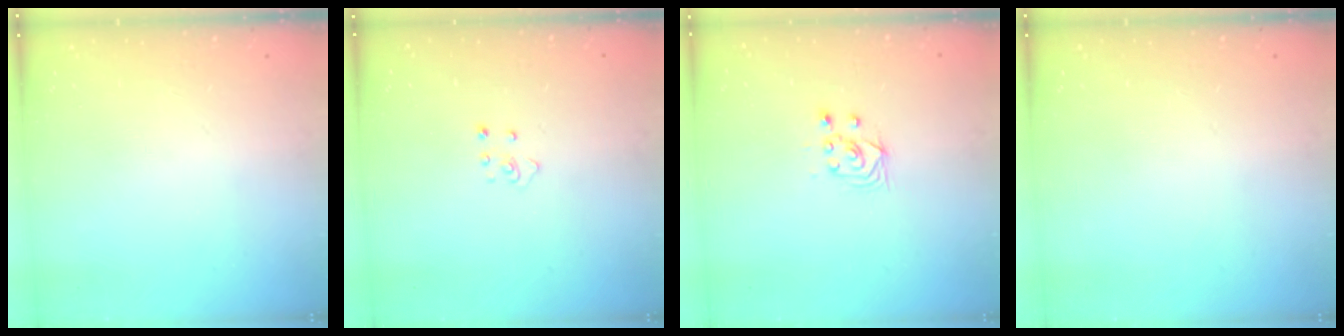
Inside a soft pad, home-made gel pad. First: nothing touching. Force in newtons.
{"total": 2.5, "press": 2.4, "slide": 0.3}
{"total": 3.5, "press": 3.2, "slide": 1.3}
{"total": 0.0}